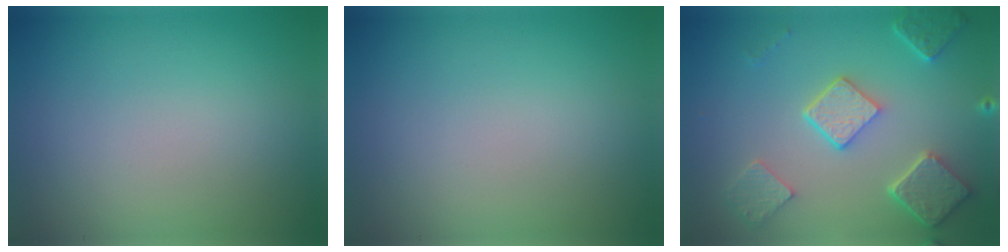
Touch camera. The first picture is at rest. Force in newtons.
{"total": 0.0}
{"total": 5.0, "press": 3.9, "slide": 3.1}